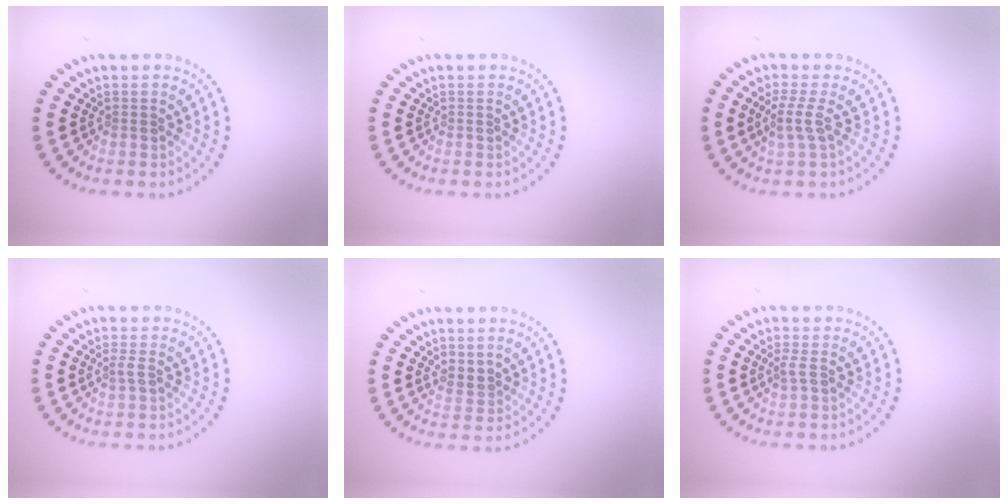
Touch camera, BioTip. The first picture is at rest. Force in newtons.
{"total": 0.0}
{"total": 2.0, "press": 1.5, "slide": 1.3}
{"total": 0.8, "press": 0.6, "slide": 0.6}
{"total": 1.3, "press": 1.0, "slide": 0.8}
{"total": 0.9, "press": 0.6, "slide": 0.7}